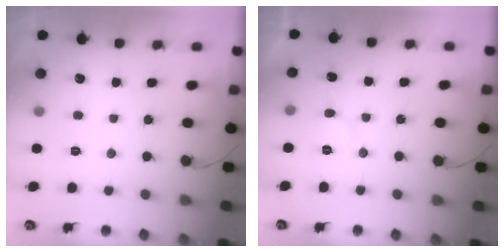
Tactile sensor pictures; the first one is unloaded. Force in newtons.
{"total": 5.7, "press": 5.6, "slide": 0.6}